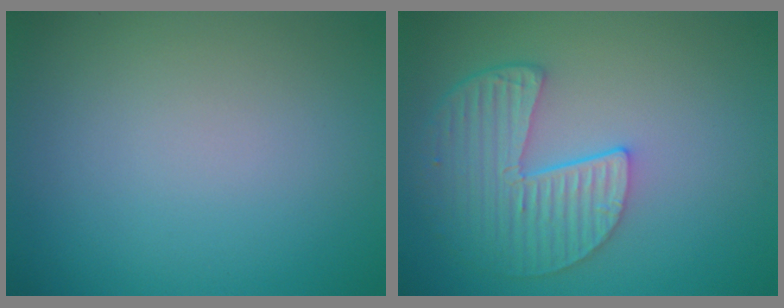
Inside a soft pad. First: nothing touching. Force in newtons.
{"total": 5.2, "press": 4.2, "slide": 3.2}